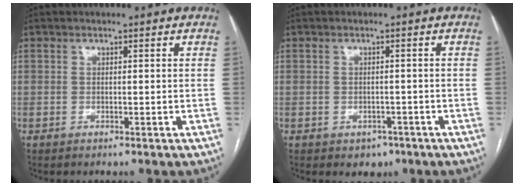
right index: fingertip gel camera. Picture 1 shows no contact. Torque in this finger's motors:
{"motor_torque": [-0.17, 0.06, 0.04, -0.01]}